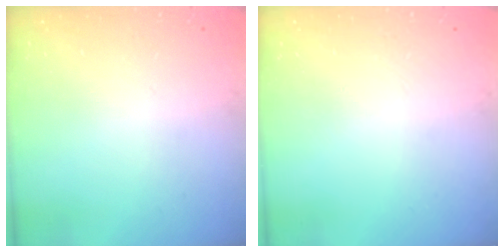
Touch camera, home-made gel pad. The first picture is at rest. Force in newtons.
{"total": 0.0}